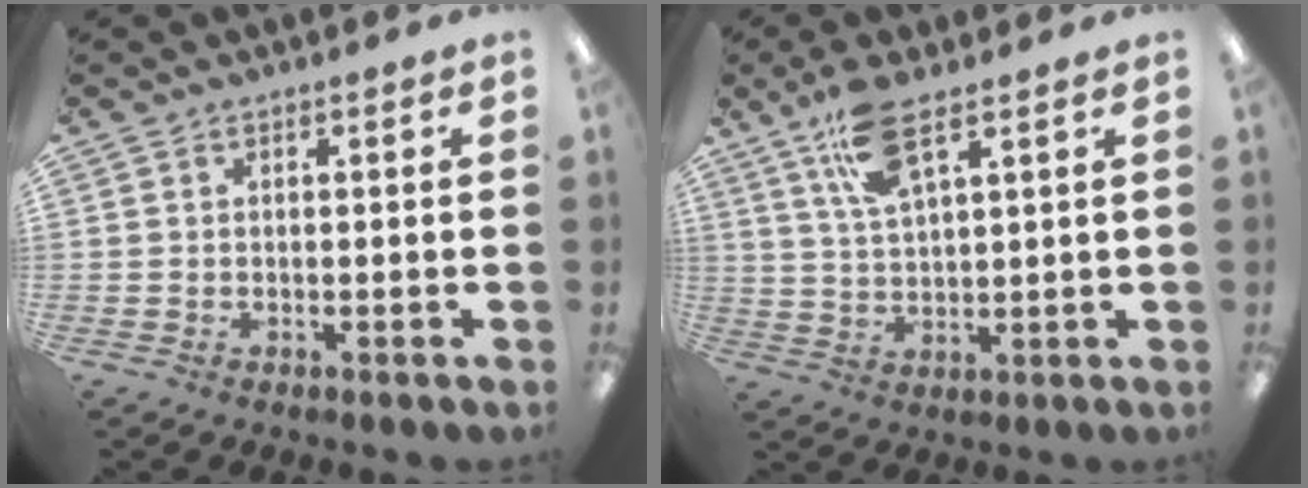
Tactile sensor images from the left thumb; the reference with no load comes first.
{"total": 10.0, "force": [6.5, 3.1, 7.0], "torque": [-0.143, -0.010, 0.117]}